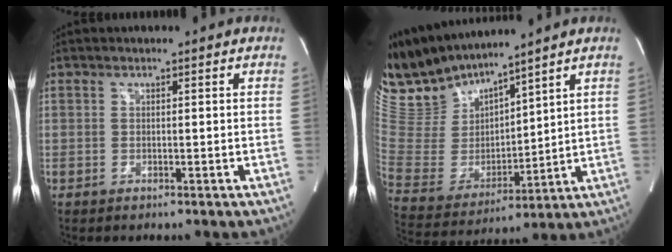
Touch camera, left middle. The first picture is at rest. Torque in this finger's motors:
{"motor_torque": [0.77, -1.16, 0.06, 0.04]}